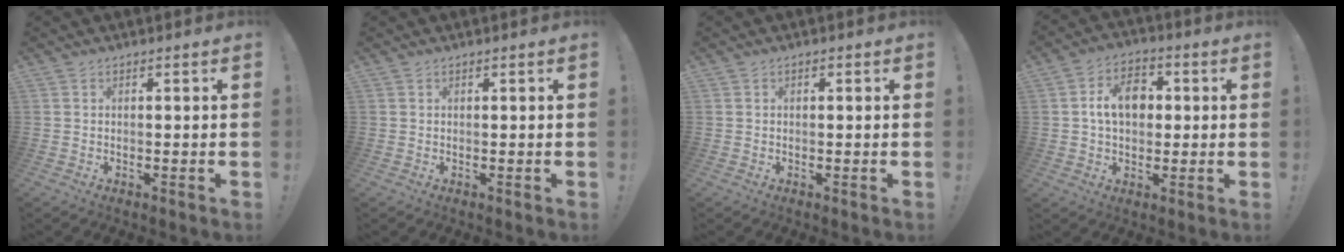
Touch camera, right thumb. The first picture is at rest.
{"total": 0.0}
{"total": 0.5, "force": [-0.4, 0.1, 0.3], "torque": [-0.005, 0.002, -0.008]}
{"total": 11.7, "force": [2.4, 8.8, 7.4], "torque": [-0.103, 0.003, 0.046]}